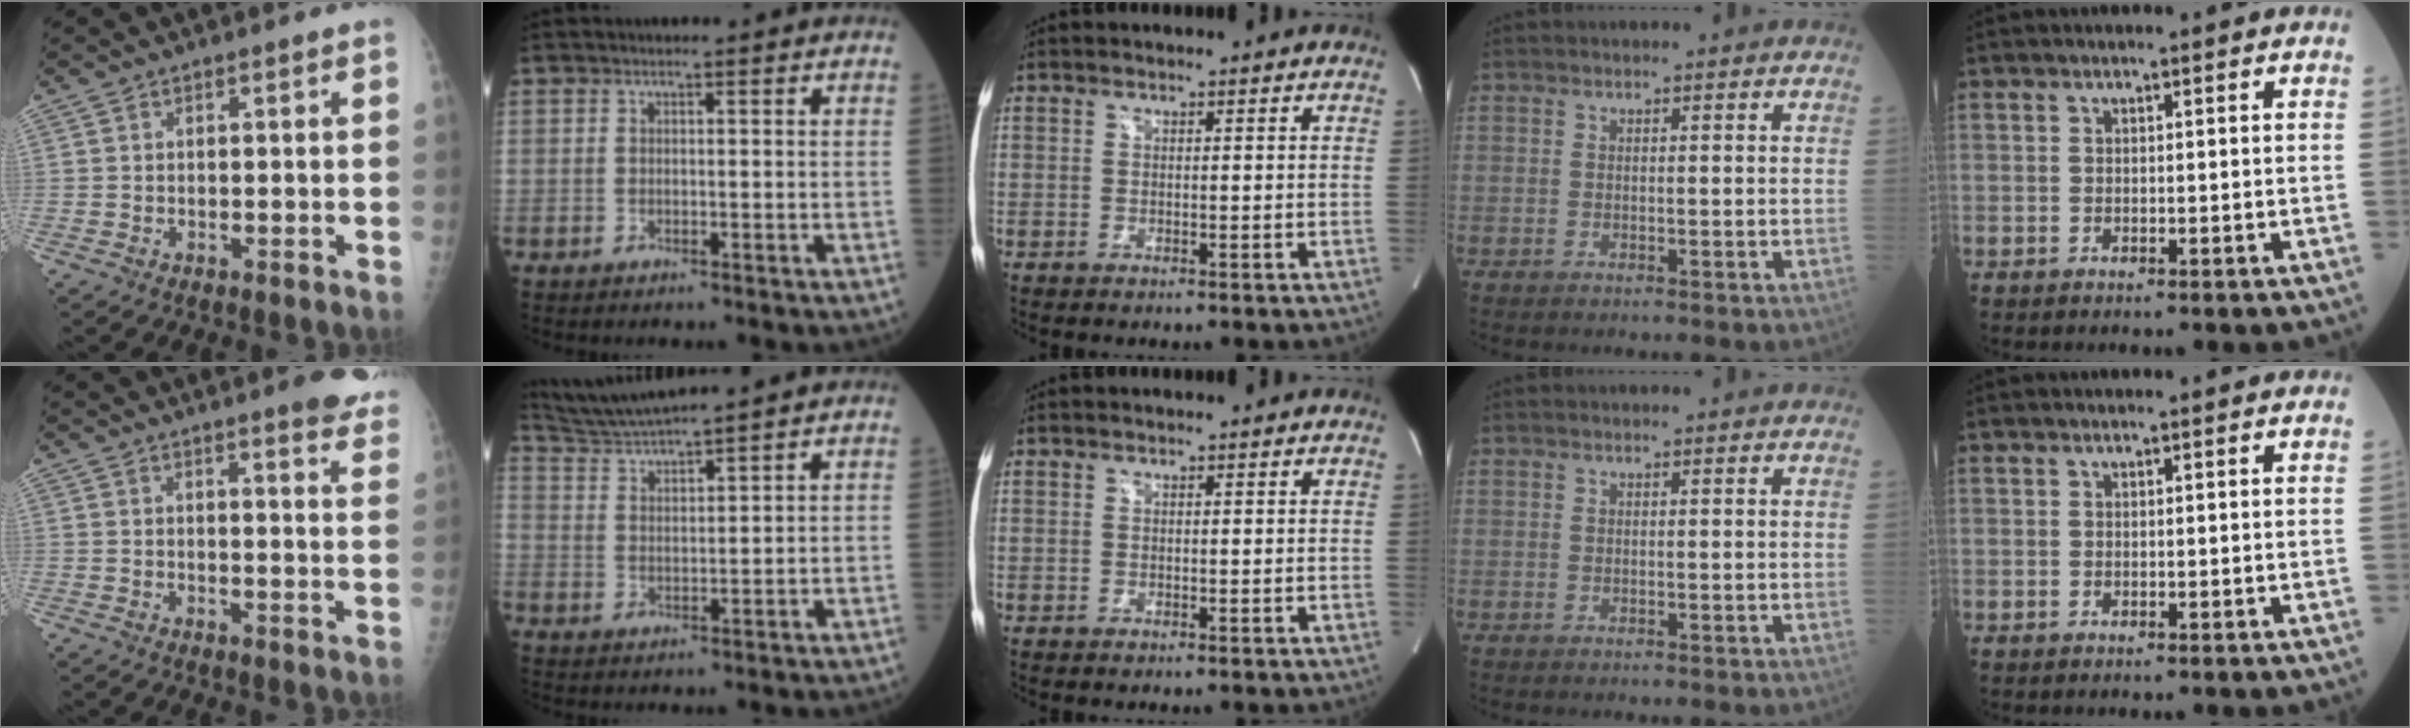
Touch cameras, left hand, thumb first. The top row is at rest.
{"thumb": {"total": 9.4, "force": [7.6, 1.5, 5.3], "torque": [-0.037, -0.036, 0.068]}, "index": {"total": 7.1, "force": [6.7, -1.5, 2.0], "torque": [-0.050, 0.013, 0.135]}}